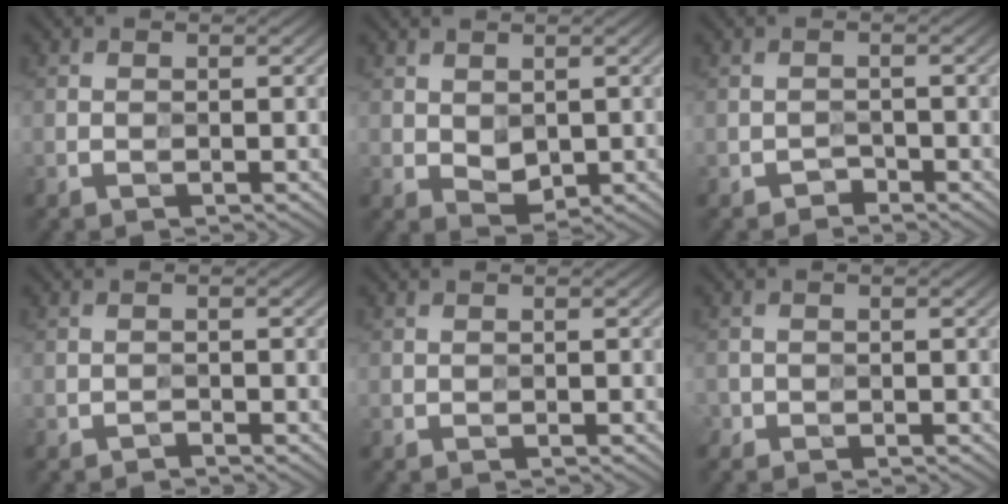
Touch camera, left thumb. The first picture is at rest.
{"total": 1.7, "force": [1.2, 1.1, 0.5], "torque": [-0.020, -0.002, 0.024]}
{"total": 1.1, "force": [-0.8, 0.2, -0.6], "torque": [0.011, 0.004, -0.016]}
{"total": 0.6, "force": [-0.5, 0.0, -0.2], "torque": [0.003, 0.001, -0.009]}
{"total": 0.0}
{"total": 1.2, "force": [-0.8, 0.9, 0.1], "torque": [-0.001, -0.006, -0.017]}